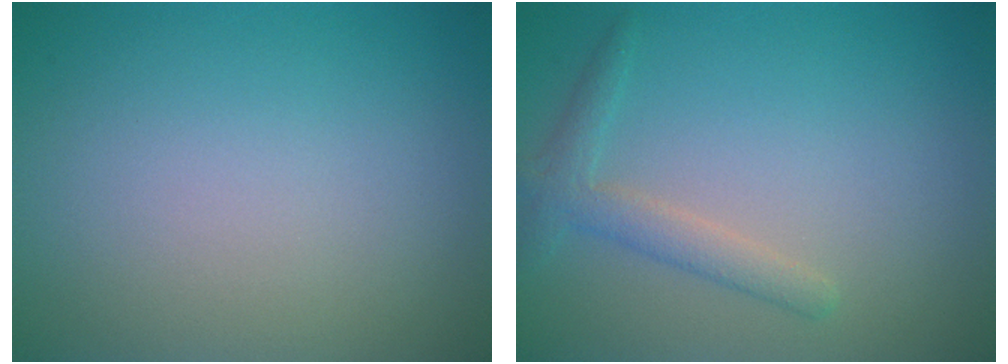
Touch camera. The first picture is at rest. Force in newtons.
{"total": 2.2, "press": 2.2, "slide": 0.1}